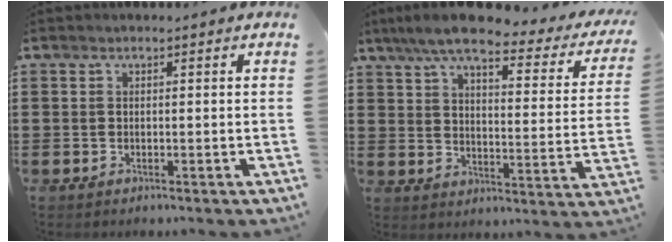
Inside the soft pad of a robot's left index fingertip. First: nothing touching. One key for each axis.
{"total": 8.2, "fx": 6.5, "fy": 0.9, "fz": 5.0, "tx": -0.114, "ty": -0.034, "tz": 0.109}